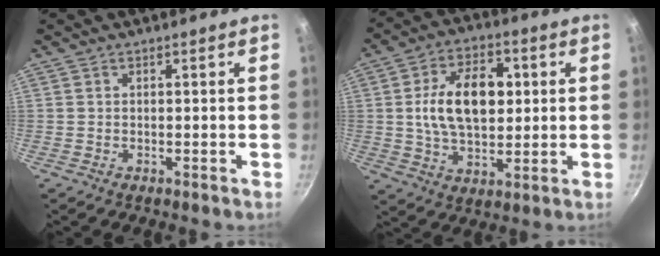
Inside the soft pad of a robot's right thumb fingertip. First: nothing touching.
{"total": 15.3, "force": [2.1, 9.7, 11.7], "torque": [-0.165, 0.004, 0.032]}